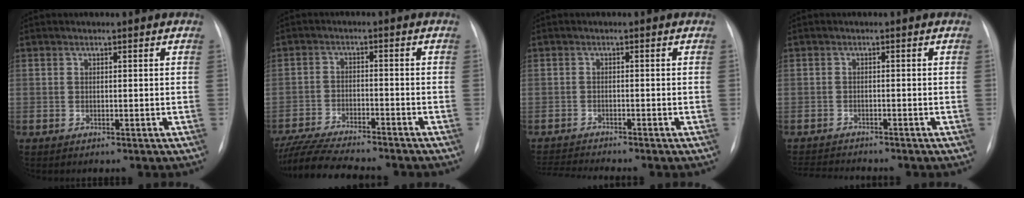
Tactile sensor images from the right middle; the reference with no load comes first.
{"total": 13.8, "force": [-12.3, 1.3, 6.2], "torque": [-0.111, -0.017, -0.192]}
{"total": 4.5, "force": [-4.2, -1.4, 0.9], "torque": [-0.020, -0.016, -0.072]}
{"total": 4.9, "force": [-4.8, -0.2, 1.0], "torque": [-0.015, -0.015, -0.077]}